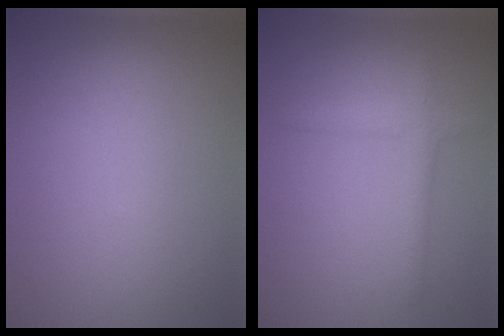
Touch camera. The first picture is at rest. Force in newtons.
{"total": 1.7, "press": 1.7, "slide": 0.0}